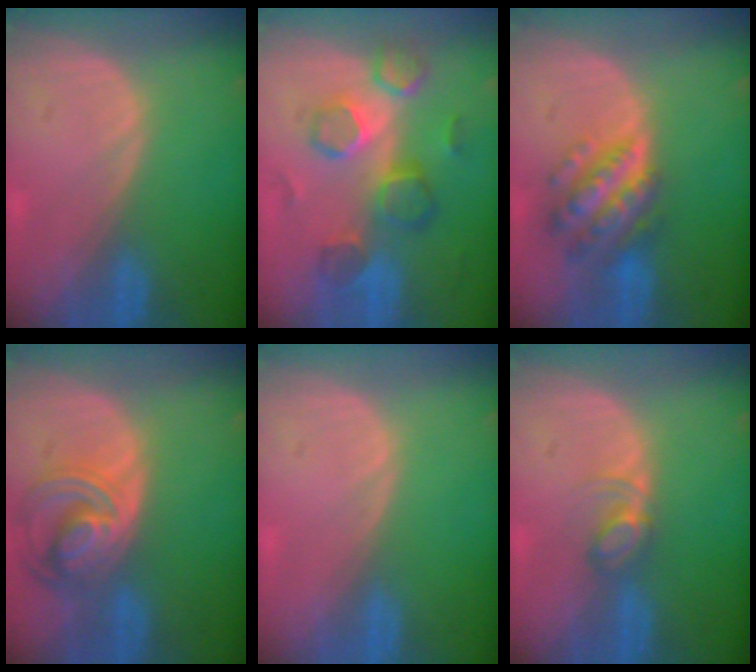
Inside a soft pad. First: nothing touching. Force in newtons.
{"total": 8.5, "press": 8.3, "slide": 2.1}
{"total": 7.7, "press": 7.7, "slide": 0.4}
{"total": 8.2, "press": 7.1, "slide": 4.1}
{"total": 0.0}
{"total": 3.3, "press": 3.3, "slide": 0.2}